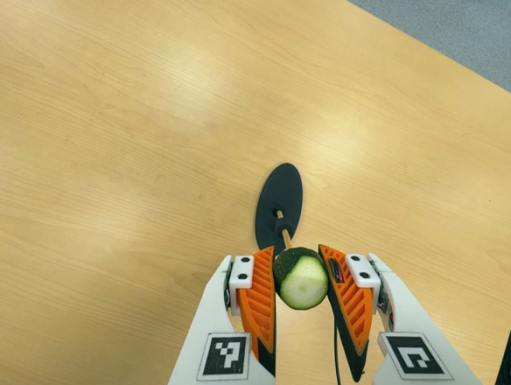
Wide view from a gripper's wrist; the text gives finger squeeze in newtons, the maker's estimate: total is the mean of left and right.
{"total": 9.3, "left": 8.7, "right": 9.9}